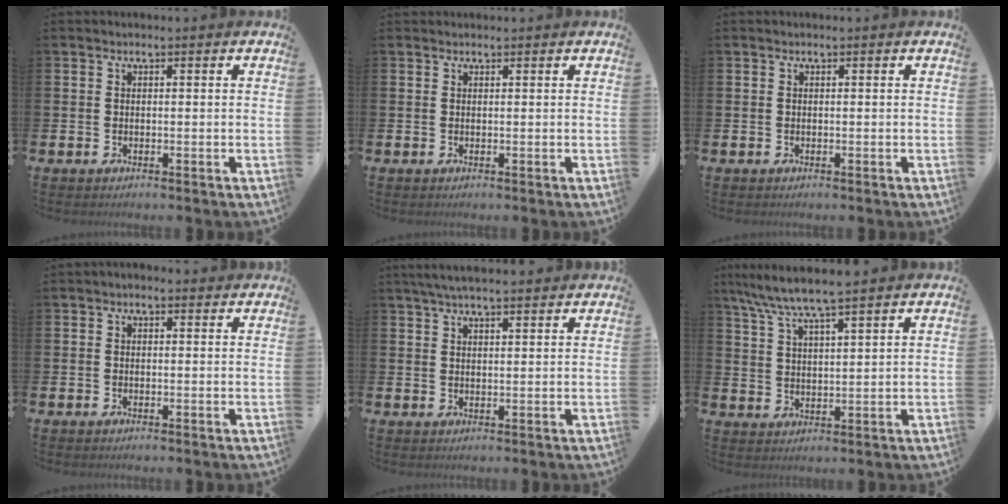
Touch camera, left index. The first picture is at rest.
{"total": 0.6, "force": [0.6, 0.1, 0.0], "torque": [0.012, -0.004, 0.008]}
{"total": 0.0}
{"total": 0.6, "force": [0.2, 0.4, 0.4], "torque": [-0.004, 0.005, 0.001]}
{"total": 3.8, "force": [3.4, 0.6, 1.7], "torque": [-0.038, -0.004, 0.061]}
{"total": 6.3, "force": [5.7, 0.1, 2.6], "torque": [-0.072, -0.022, 0.101]}